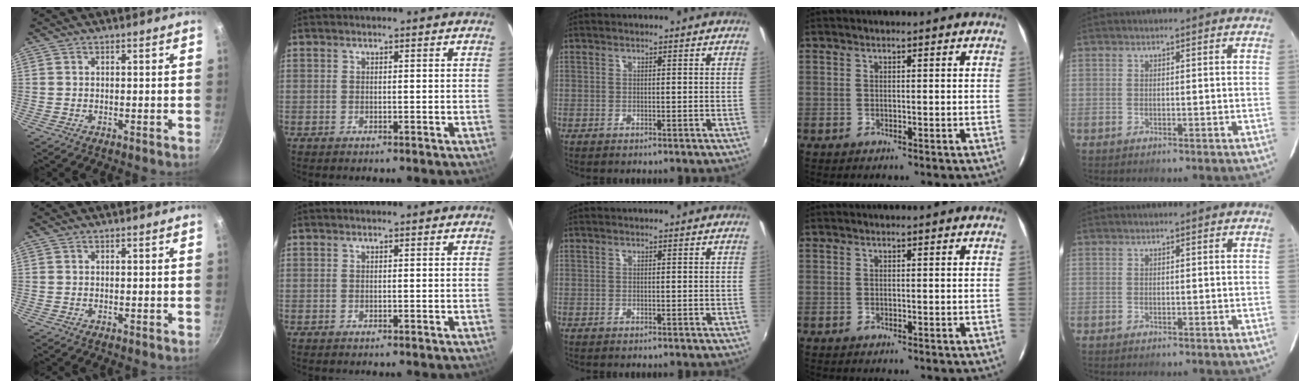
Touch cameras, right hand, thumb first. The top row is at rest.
{}